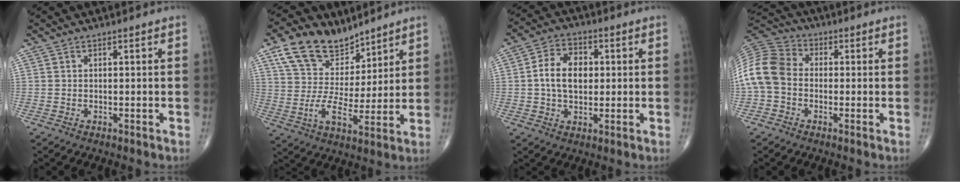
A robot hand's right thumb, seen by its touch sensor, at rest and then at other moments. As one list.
[{"total": 13.5, "force": [9.2, 8.0, 5.9], "torque": [-0.083, -0.037, 0.171]}, {"total": 9.4, "force": [0.7, 6.5, 6.8], "torque": [-0.104, 0.013, 0.007]}, {"total": 11.6, "force": [-1.2, 9.0, 7.2], "torque": [-0.147, 0.033, -0.037]}]